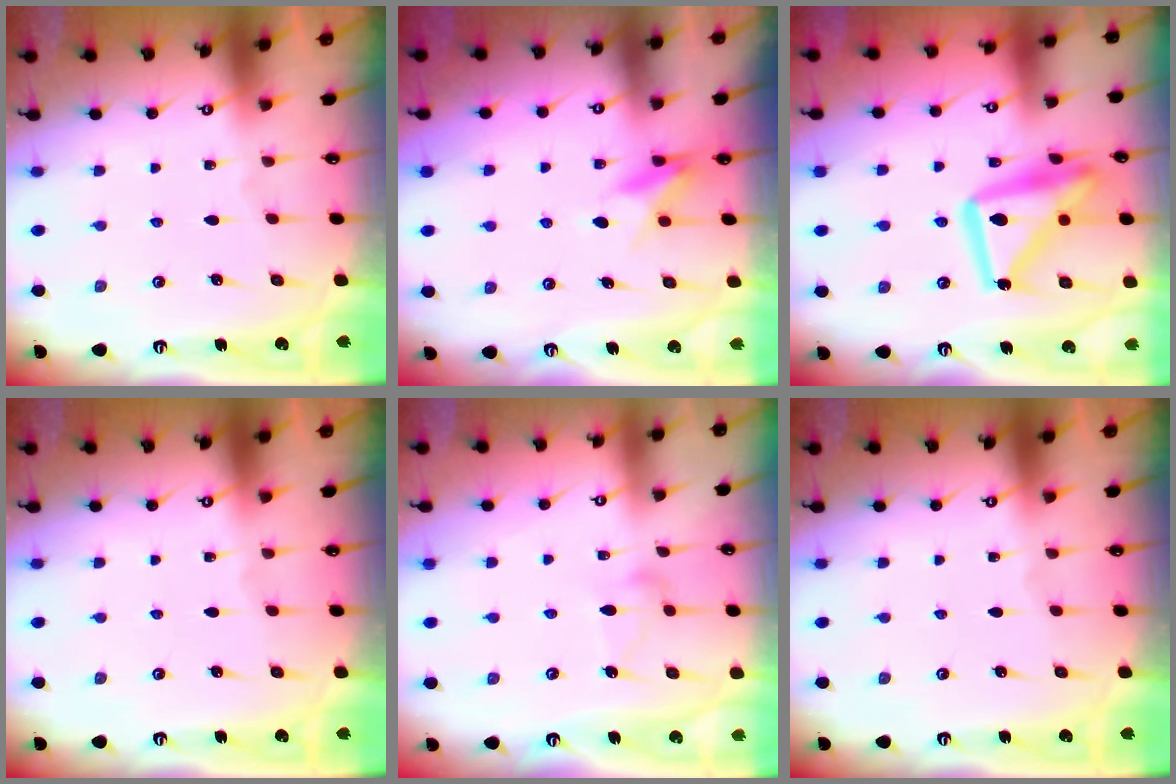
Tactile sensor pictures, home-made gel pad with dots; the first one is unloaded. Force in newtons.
{"total": 8.5, "press": 8.5, "slide": 0.9}
{"total": 18.7, "press": 18.6, "slide": 1.7}
{"total": 0.0}
{"total": 9.1, "press": 9.1, "slide": 0.1}
{"total": 0.0}